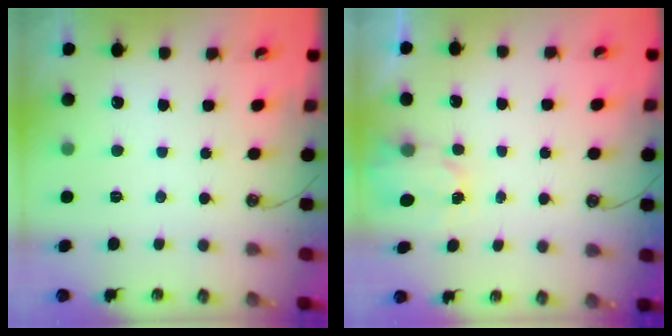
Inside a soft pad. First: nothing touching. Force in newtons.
{"total": 2.3, "press": 2.3, "slide": 0.4}